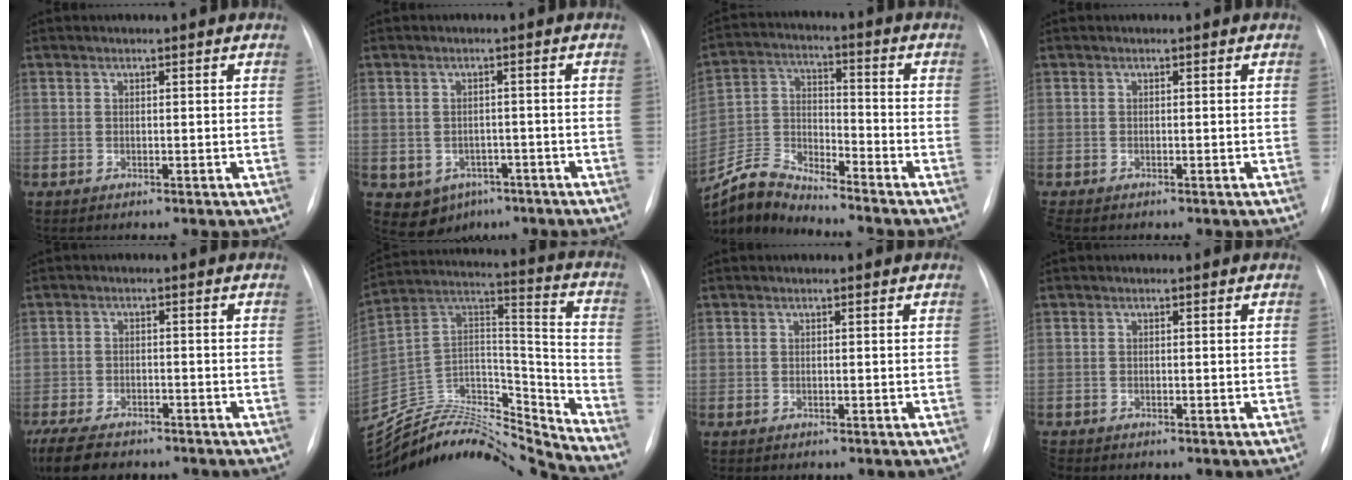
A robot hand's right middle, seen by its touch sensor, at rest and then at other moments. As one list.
[{"total": 5.7, "force": [-2.9, 4.7, 1.7], "torque": [-0.027, 0.009, -0.028]}, {"total": 9.3, "force": [-9.3, -0.6, 0.2], "torque": [-0.014, 0.021, -0.182]}, {"total": 1.0, "force": [-0.8, 0.3, 0.4], "torque": [-0.007, -0.002, -0.011]}, {"total": 11.4, "force": [-8.7, 4.7, 5.6], "torque": [-0.126, -0.013, -0.137]}, {"total": 22.7, "force": [-22.3, 1.8, 3.8], "torque": [-0.073, 0.048, -0.369]}, {"total": 0.0}, {"total": 1.2, "force": [-1.1, 0.4, 0.2], "torque": [-0.004, -0.002, -0.017]}]